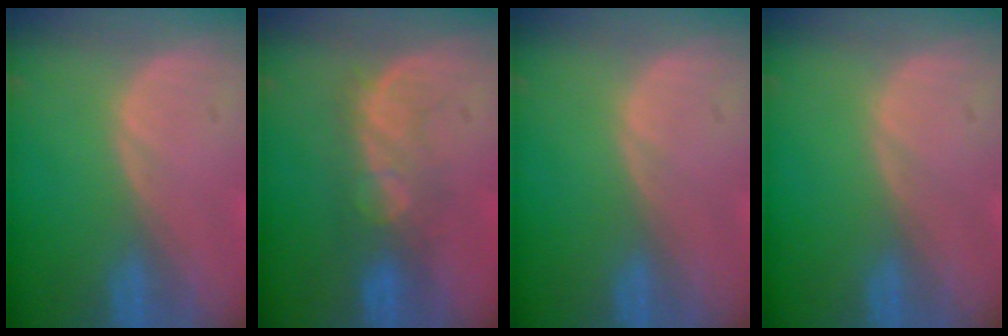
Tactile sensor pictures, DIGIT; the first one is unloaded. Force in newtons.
{"total": 5.6, "press": 5.5, "slide": 1.3}
{"total": 0.0}
{"total": 0.0}